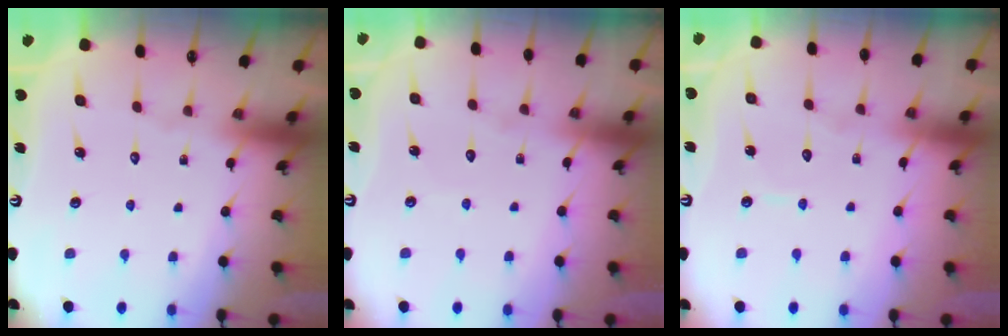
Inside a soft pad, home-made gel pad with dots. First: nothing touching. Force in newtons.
{"total": 2.9, "press": 2.9, "slide": 0.3}
{"total": 4.5, "press": 4.4, "slide": 0.4}